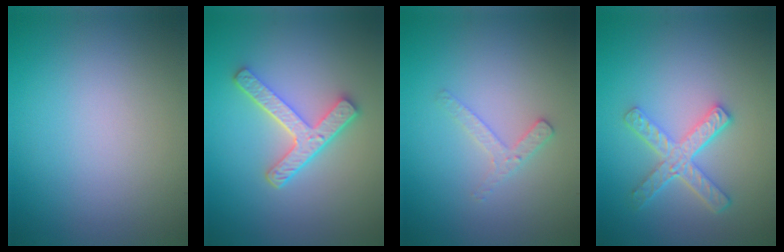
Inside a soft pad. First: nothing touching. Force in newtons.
{"total": 4.4, "press": 3.4, "slide": 2.7}
{"total": 1.7, "press": 1.7, "slide": 0.3}
{"total": 4.3, "press": 3.3, "slide": 2.8}